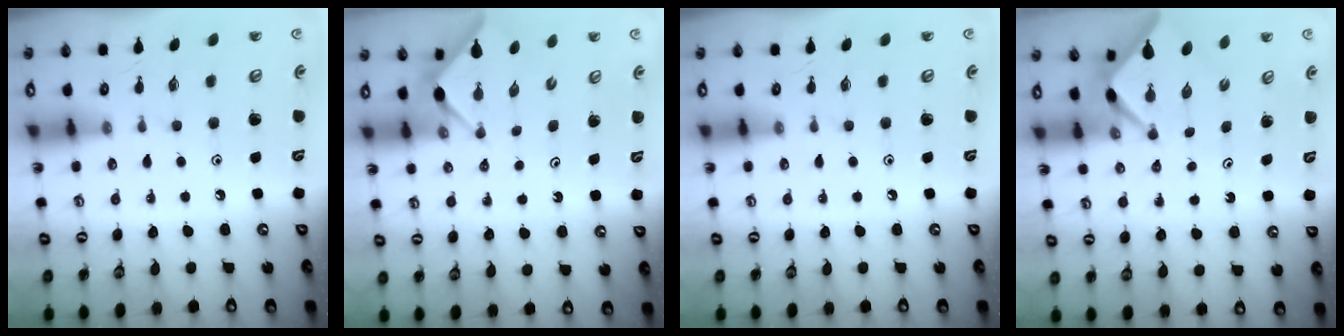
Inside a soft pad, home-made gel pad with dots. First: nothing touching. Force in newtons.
{"total": 2.8, "press": 2.8, "slide": 0.4}
{"total": 0.0}
{"total": 2.5, "press": 2.5, "slide": 0.3}